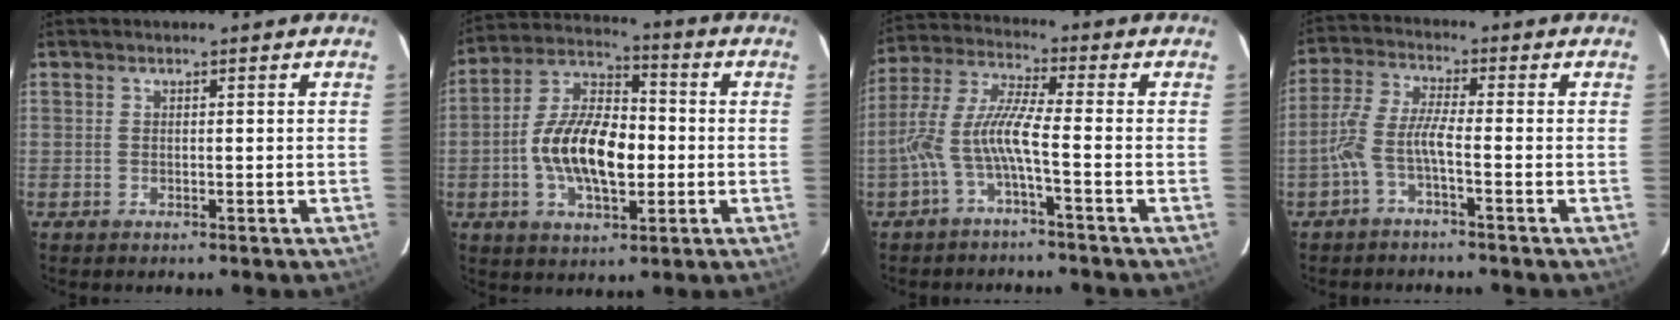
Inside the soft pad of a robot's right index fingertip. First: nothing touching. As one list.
[{"total": 15.0, "force": [-2.3, 7.3, 12.9], "torque": [-0.247, 0.014, -0.044]}, {"total": 8.5, "force": [-3.3, 0.4, 7.8], "torque": [-0.182, 0.009, -0.065]}, {"total": 5.5, "force": [-2.5, 0.7, 4.9], "torque": [-0.119, 0.010, -0.050]}]